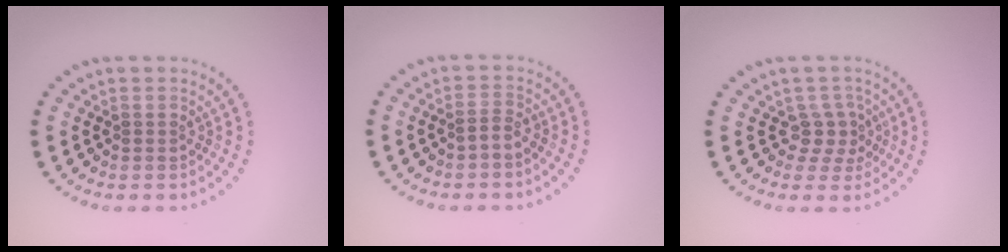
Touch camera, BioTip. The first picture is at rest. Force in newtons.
{"total": 0.9, "press": 0.7, "slide": 0.6}
{"total": 2.3, "press": 1.6, "slide": 1.6}